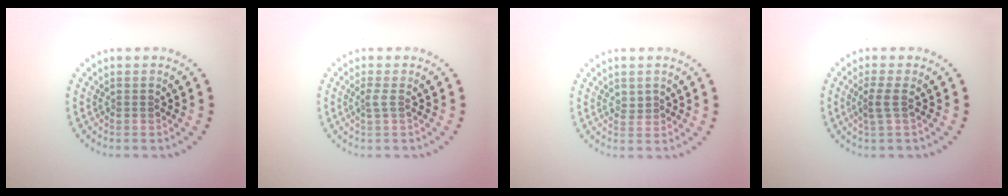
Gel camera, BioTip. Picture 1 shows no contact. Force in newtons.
{"total": 0.9, "press": 0.6, "slide": 0.8}
{"total": 1.0, "press": 0.9, "slide": 0.3}
{"total": 1.6, "press": 1.3, "slide": 0.9}